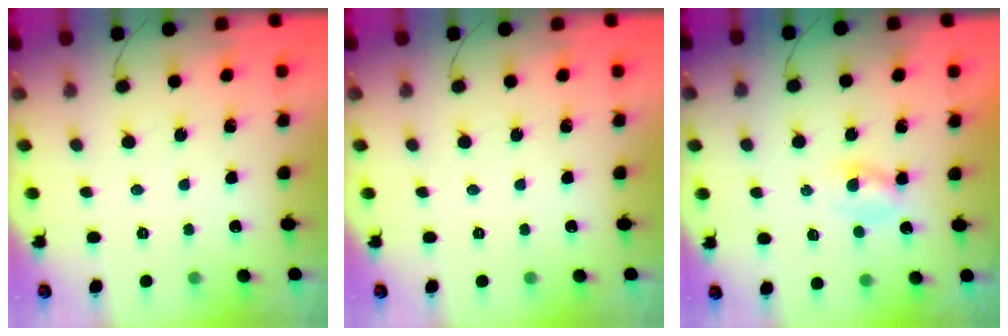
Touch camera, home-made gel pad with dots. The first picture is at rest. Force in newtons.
{"total": 0.0}
{"total": 2.0, "press": 1.8, "slide": 0.9}